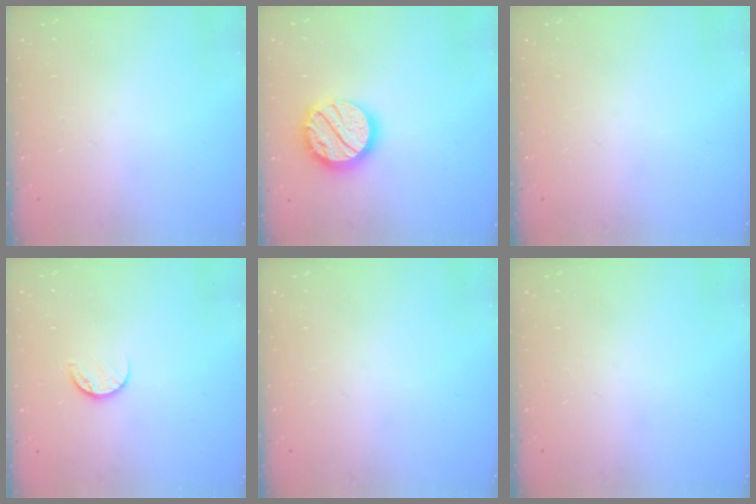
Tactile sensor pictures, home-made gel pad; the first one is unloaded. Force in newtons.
{"total": 17.7, "press": 17.6, "slide": 1.4}
{"total": 0.0}
{"total": 7.9, "press": 7.8, "slide": 0.7}
{"total": 0.0}
{"total": 0.0}